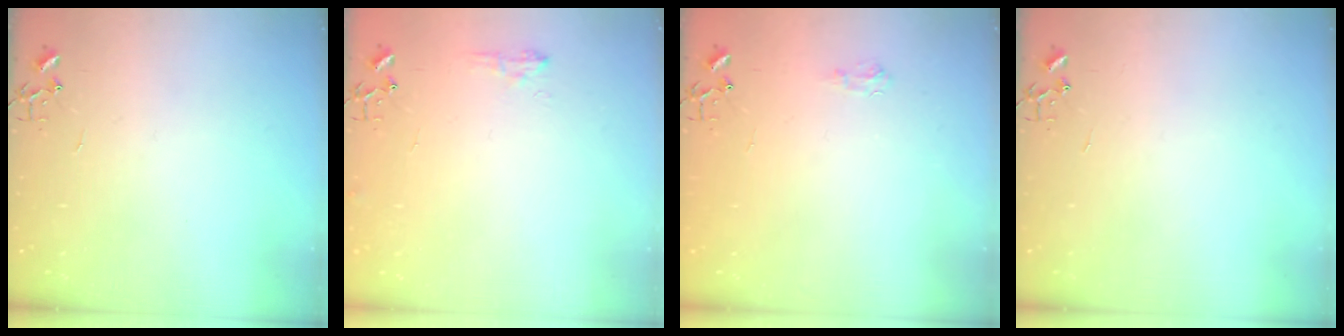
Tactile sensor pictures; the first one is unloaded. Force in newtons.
{"total": 7.3, "press": 7.3, "slide": 0.8}
{"total": 5.2, "press": 5.1, "slide": 0.6}
{"total": 0.0}